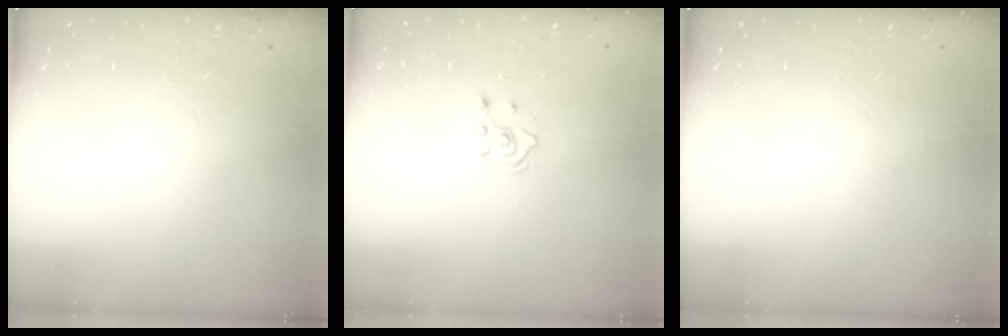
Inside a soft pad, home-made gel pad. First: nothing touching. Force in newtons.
{"total": 2.0, "press": 1.8, "slide": 0.9}
{"total": 0.0}